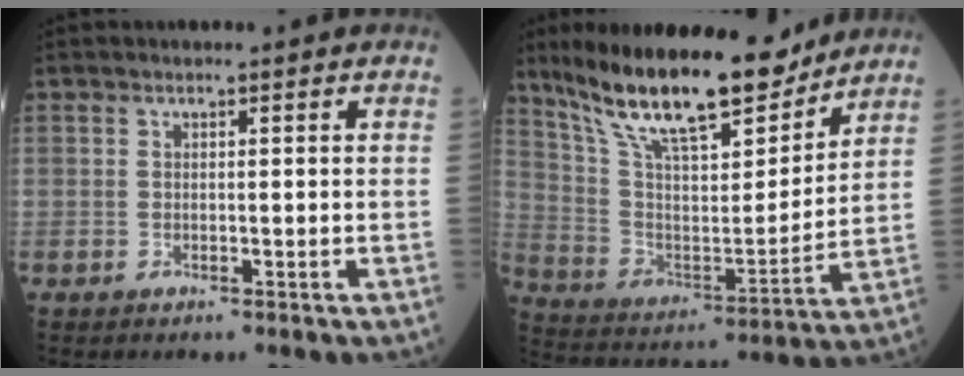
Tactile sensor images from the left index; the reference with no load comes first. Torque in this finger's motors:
{"motor_torque": [1.04, -1.09, 0.91, 0.21]}